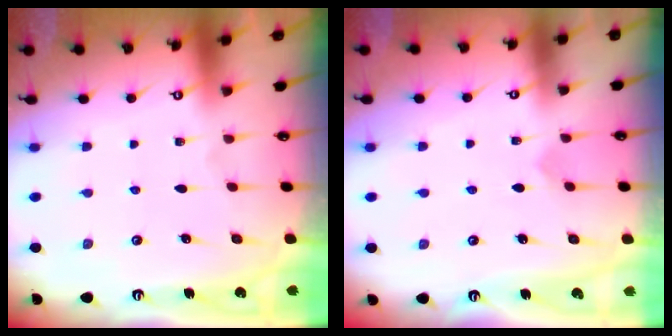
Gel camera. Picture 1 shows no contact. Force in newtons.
{"total": 2.8, "press": 2.8, "slide": 0.3}